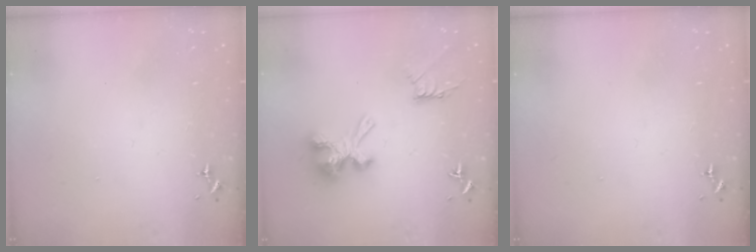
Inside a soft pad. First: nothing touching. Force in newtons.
{"total": 11.6, "press": 11.6, "slide": 0.3}
{"total": 0.0}